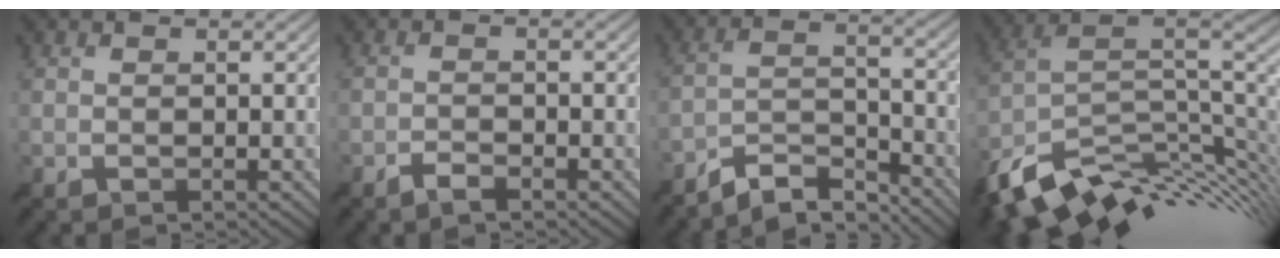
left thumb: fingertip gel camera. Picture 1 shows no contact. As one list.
[{"total": 1.9, "force": [-1.5, 0.4, 1.0], "torque": [-0.020, 0.001, -0.031]}, {"total": 6.7, "force": [-6.0, 1.7, 2.3], "torque": [-0.044, -0.003, -0.117]}, {"total": 14.3, "force": [-6.6, 7.2, 10.5], "torque": [-0.215, -0.030, -0.108]}]